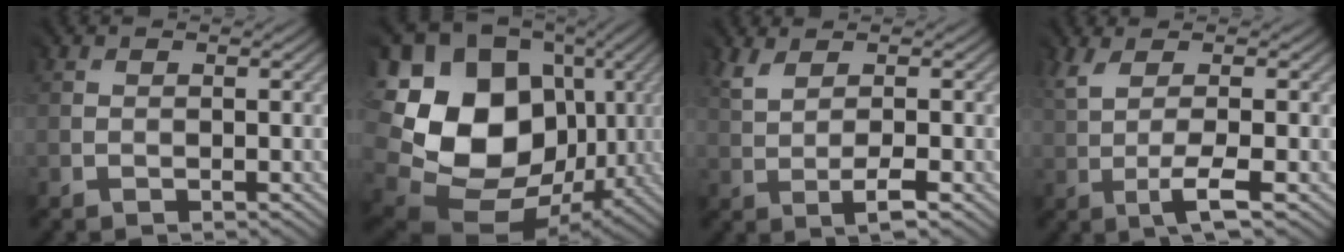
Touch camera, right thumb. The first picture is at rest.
{"total": 17.7, "force": [2.1, 14.7, 9.8], "torque": [-0.231, -0.033, 0.076]}
{"total": 3.3, "force": [1.0, 0.5, 3.1], "torque": [-0.069, 0.002, 0.019]}
{"total": 4.6, "force": [0.3, 0.8, 4.5], "torque": [-0.101, 0.008, 0.003]}